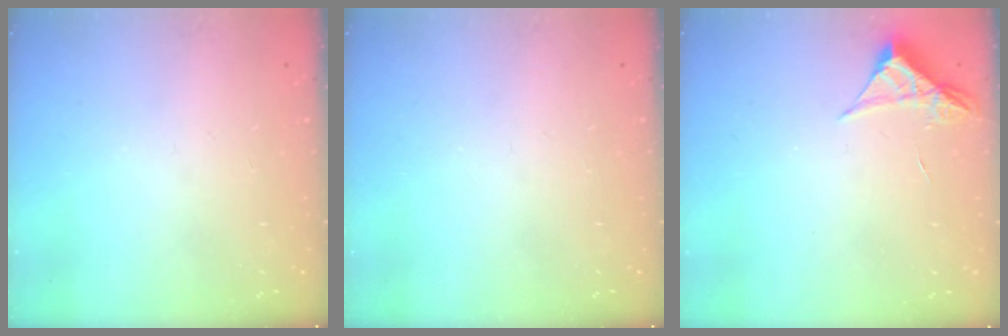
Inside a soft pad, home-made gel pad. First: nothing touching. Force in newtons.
{"total": 0.0}
{"total": 4.2, "press": 4.2, "slide": 0.4}